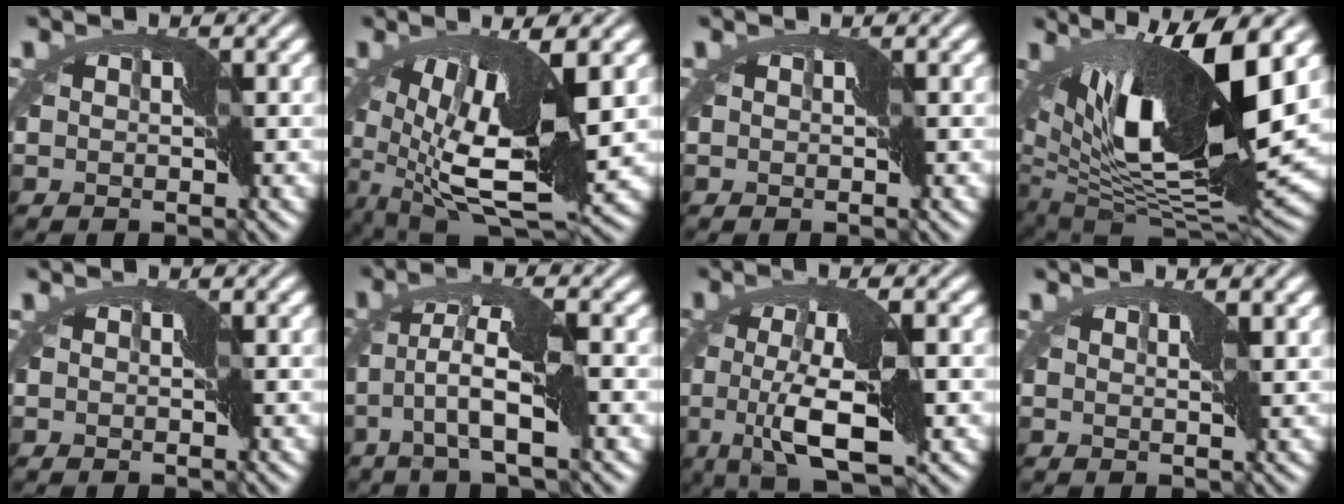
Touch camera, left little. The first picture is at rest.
{"total": 12.3, "force": [-0.4, 4.0, 11.6], "torque": [-0.218, -0.004, -0.013]}
{"total": 0.0}
{"total": 13.5, "force": [4.5, 4.2, 12.0], "torque": [-0.231, -0.013, 0.080]}
{"total": 0.0}
{"total": 4.9, "force": [-1.3, 0.4, 4.7], "torque": [-0.104, 0.018, -0.032]}
{"total": 7.1, "force": [-1.2, 1.4, 6.8], "torque": [-0.135, -0.001, -0.023]}
{"total": 1.2, "force": [0.8, -0.2, 0.9], "torque": [-0.022, 0.004, 0.011]}